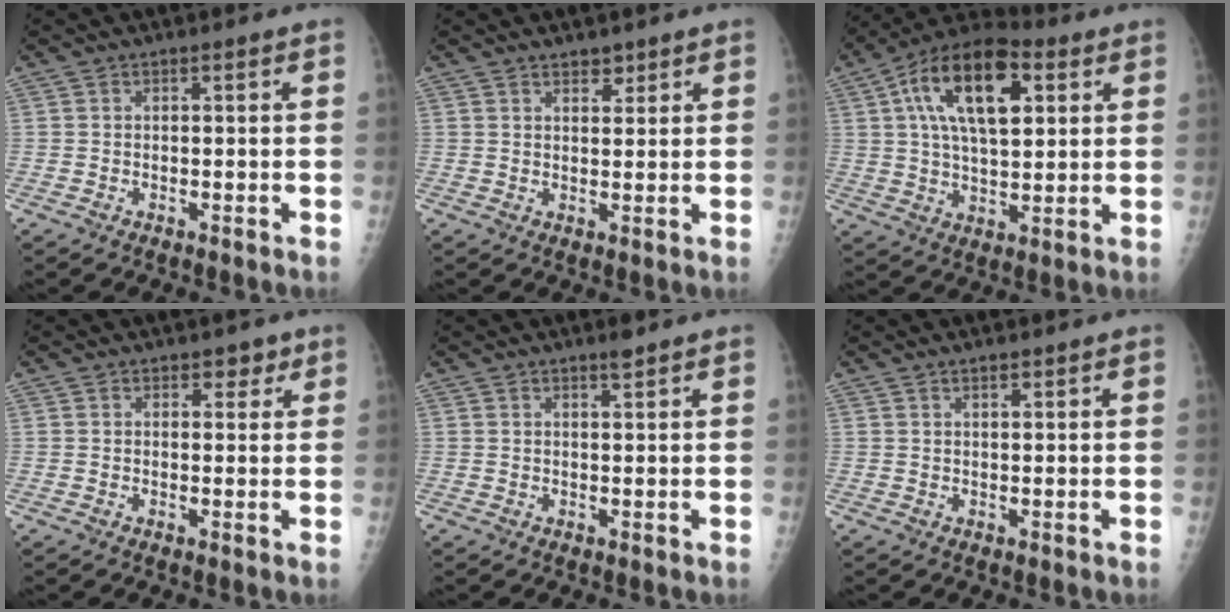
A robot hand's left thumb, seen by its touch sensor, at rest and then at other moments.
{"total": 2.4, "force": [1.9, 1.2, 1.0], "torque": [-0.002, -0.012, 0.029]}
{"total": 17.8, "force": [5.7, 8.9, 14.3], "torque": [-0.226, 0.006, 0.090]}
{"total": 2.5, "force": [1.6, 1.5, 1.1], "torque": [0.007, -0.007, 0.018]}
{"total": 1.6, "force": [1.2, 0.2, 0.9], "torque": [-0.011, -0.009, 0.022]}
{"total": 1.3, "force": [1.0, 0.4, 0.8], "torque": [-0.007, -0.006, 0.019]}